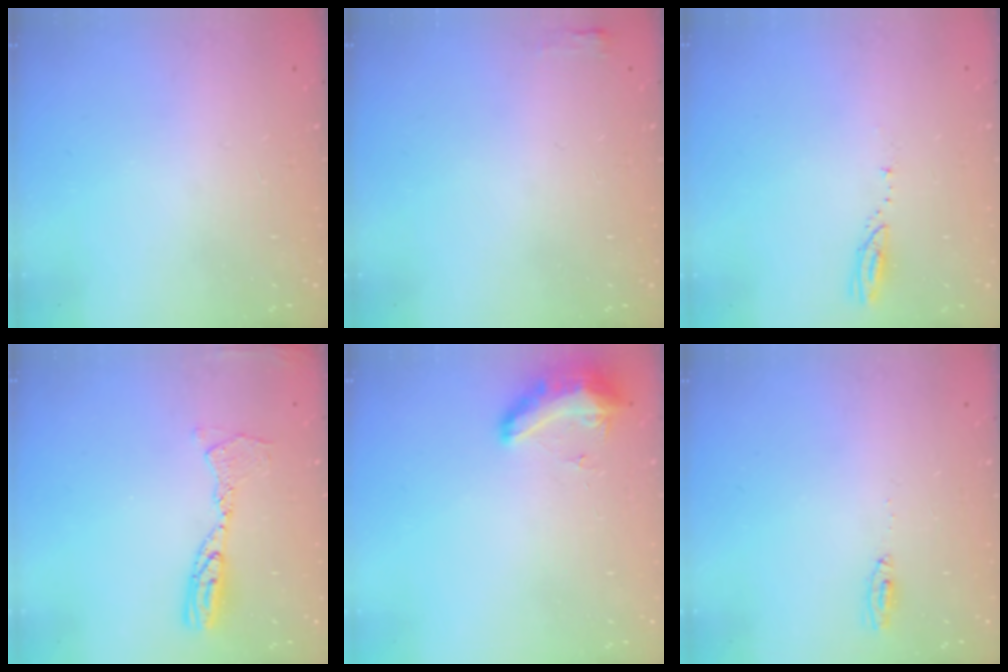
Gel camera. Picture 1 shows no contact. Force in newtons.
{"total": 2.7, "press": 2.6, "slide": 0.8}
{"total": 3.0, "press": 3.0, "slide": 0.2}
{"total": 10.3, "press": 10.3, "slide": 1.0}
{"total": 16.9, "press": 11.4, "slide": 12.5}
{"total": 4.8, "press": 2.7, "slide": 4.0}